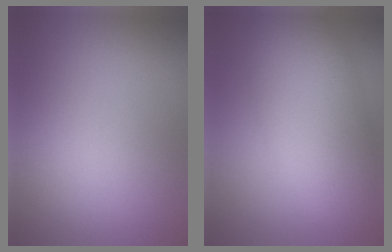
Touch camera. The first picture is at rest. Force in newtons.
{"total": 8.0, "press": 8.0, "slide": 0.1}